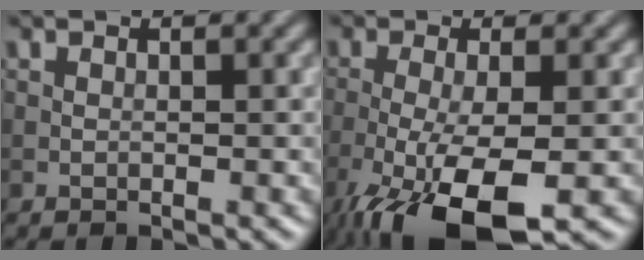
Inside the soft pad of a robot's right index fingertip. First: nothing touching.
{"total": 9.2, "force": [-4.9, 2.5, 7.4], "torque": [-0.146, -0.016, -0.087]}